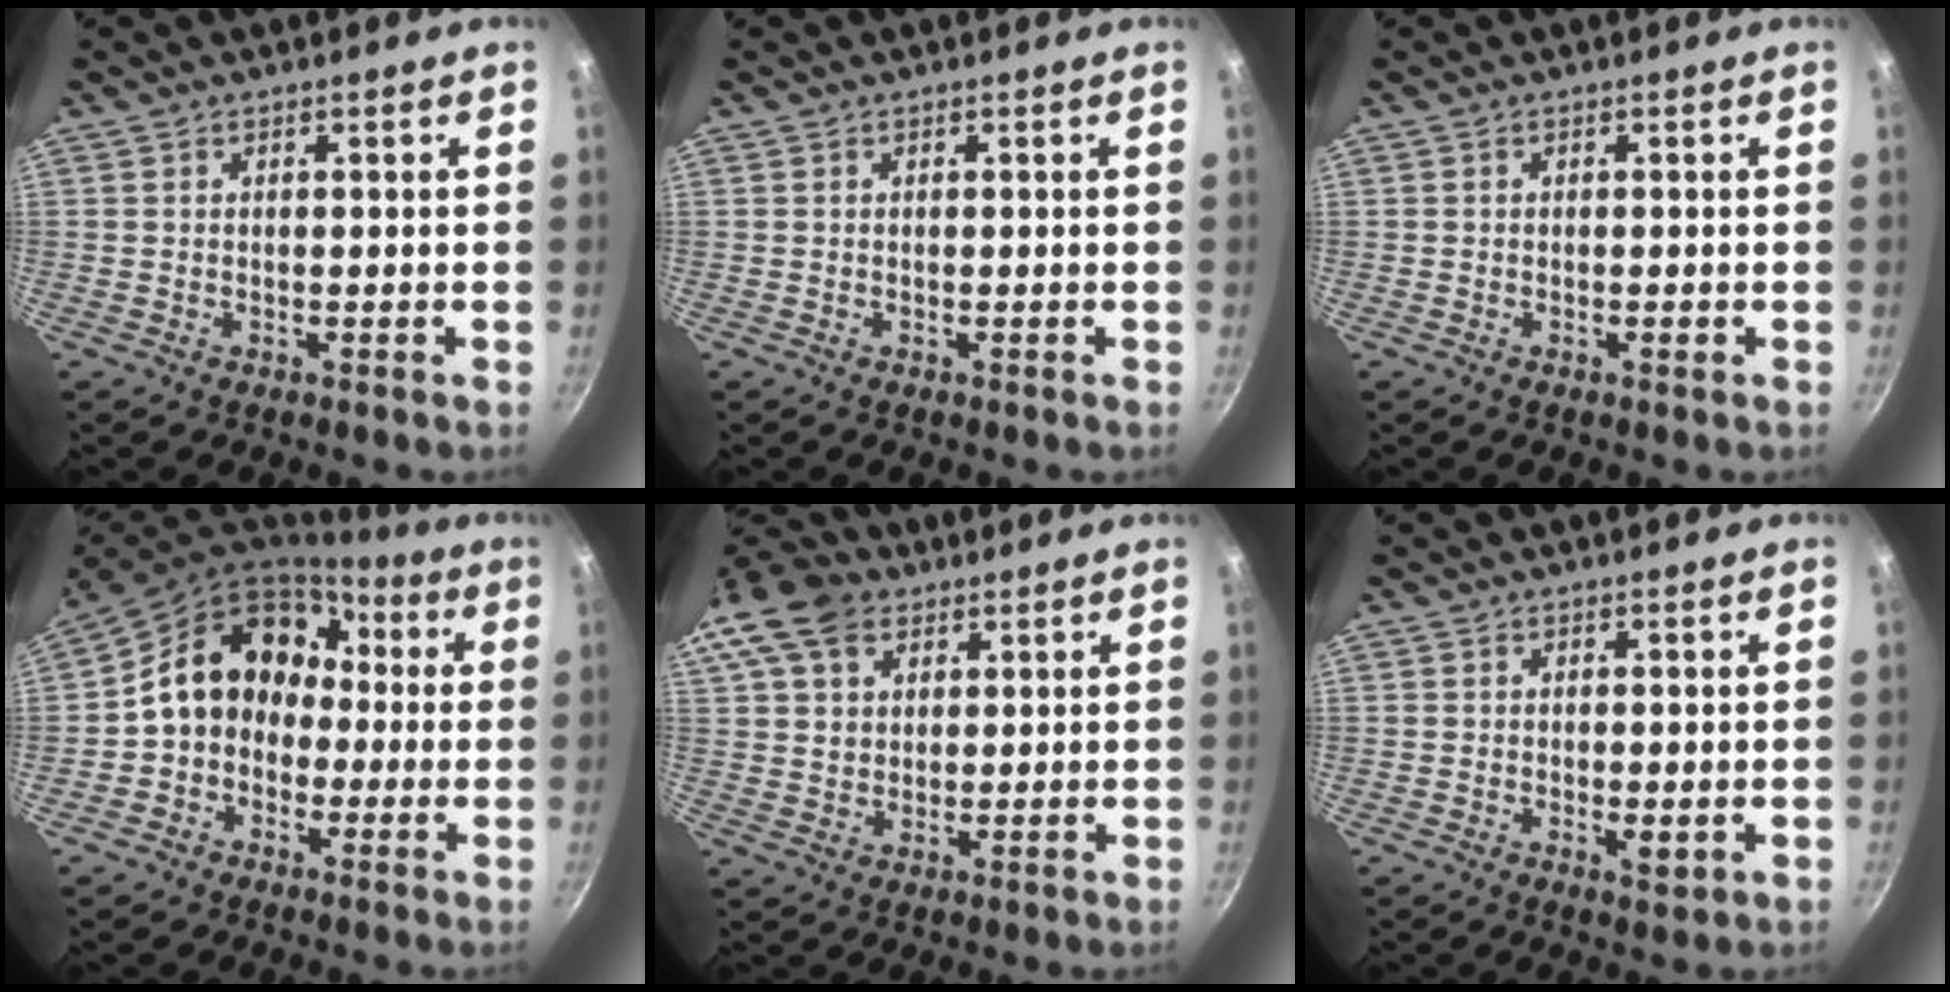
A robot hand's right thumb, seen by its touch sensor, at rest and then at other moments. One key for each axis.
{"total": 0.0}
{"total": 0.7, "fx": -0.3, "fy": 0.3, "fz": 0.6, "tx": -0.009, "ty": 0.003, "tz": -0.006}
{"total": 15.4, "fx": 1.0, "fy": 12.5, "fz": 9.0, "tx": -0.109, "ty": 0.056, "tz": 0.003}
{"total": 15.0, "fx": 7.1, "fy": 10.9, "fz": 7.5, "tx": -0.147, "ty": 0.012, "tz": 0.124}
{"total": 2.0, "fx": 0.0, "fy": 0.8, "fz": 1.8, "tx": -0.029, "ty": -0.007, "tz": 0.001}